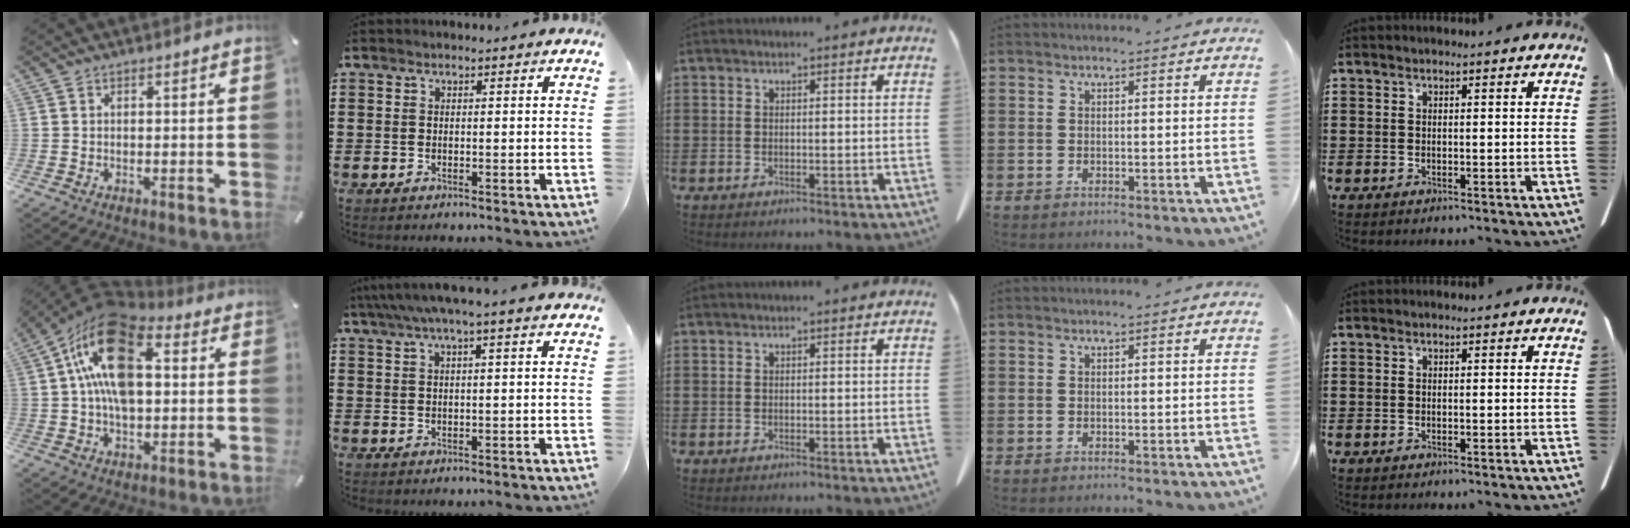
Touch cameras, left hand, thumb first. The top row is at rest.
{"thumb": {"total": 18.7, "force": [4.8, 11.6, 13.9], "torque": [-0.272, -0.004, 0.083]}, "index": {"total": 3.2, "force": [2.2, -0.2, 2.3], "torque": [-0.051, 0.000, 0.038]}}